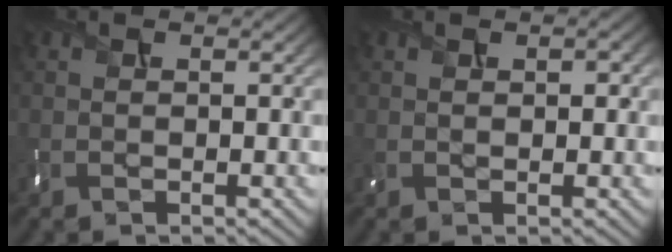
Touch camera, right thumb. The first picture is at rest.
{"total": 1.5, "force": [0.5, 0.9, 1.0], "torque": [-0.019, -0.002, 0.012]}